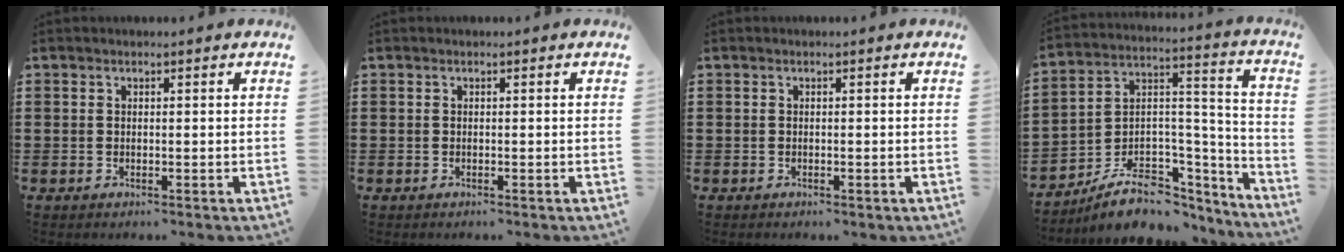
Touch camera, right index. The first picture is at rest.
{"total": 0.0}
{"total": 0.0}
{"total": 9.6, "force": [-6.8, 5.6, 3.8], "torque": [-0.075, 0.020, -0.119]}